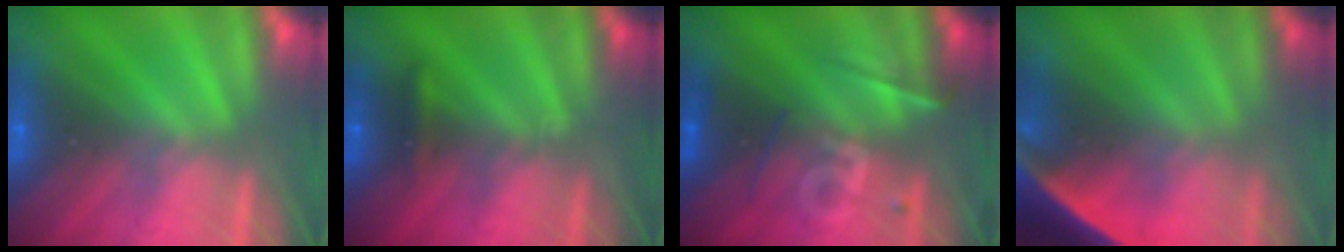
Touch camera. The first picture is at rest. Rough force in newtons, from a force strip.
{"total": 3.5}
{"total": 2.3}
{"total": 7.8}